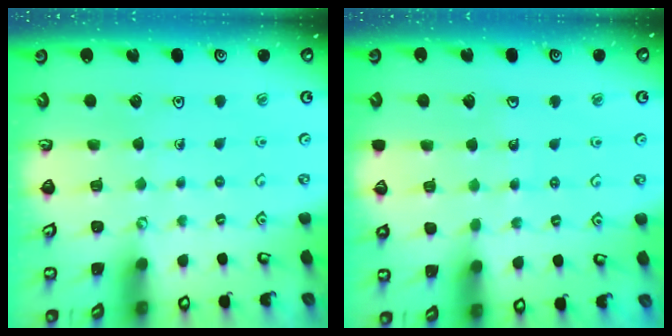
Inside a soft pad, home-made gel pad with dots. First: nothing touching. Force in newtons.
{"total": 5.6, "press": 5.5, "slide": 0.6}